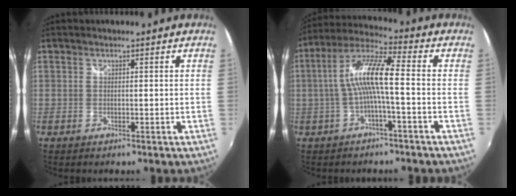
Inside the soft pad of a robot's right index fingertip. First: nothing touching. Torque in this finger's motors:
{"motor_torque": [1.34, -0.29, 0.91, 0.21]}